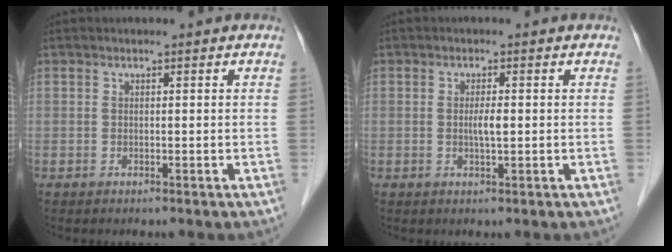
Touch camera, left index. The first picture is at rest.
{"total": 1.9, "force": [-0.2, 0.2, 1.9], "torque": [-0.040, -0.002, -0.002]}